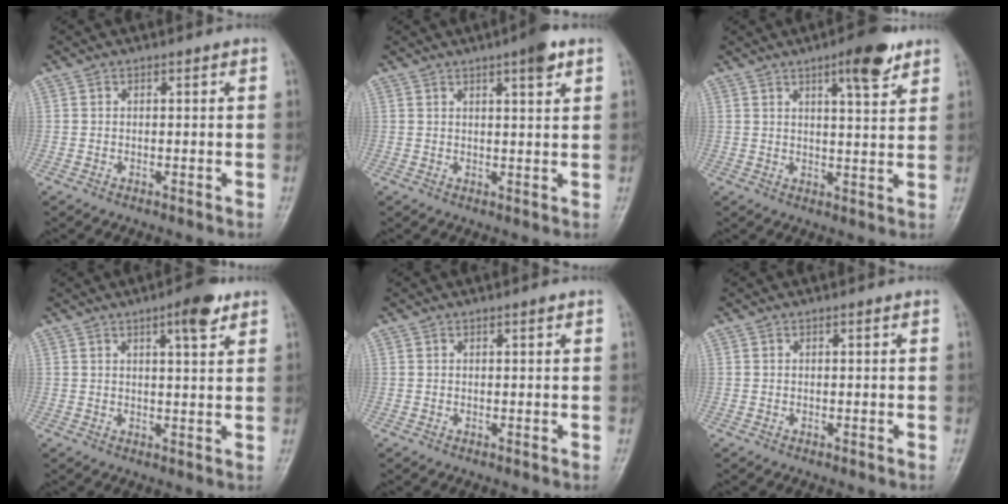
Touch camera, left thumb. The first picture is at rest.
{"total": 4.6, "force": [2.7, 0.8, 3.6], "torque": [-0.048, -0.011, 0.037]}
{"total": 7.7, "force": [4.7, 1.9, 5.8], "torque": [-0.074, -0.025, 0.067]}
{"total": 5.7, "force": [3.3, 1.4, 4.4], "torque": [-0.056, -0.016, 0.046]}
{"total": 0.5, "force": [0.4, 0.0, 0.4], "torque": [-0.007, -0.001, 0.006]}
{"total": 0.0}